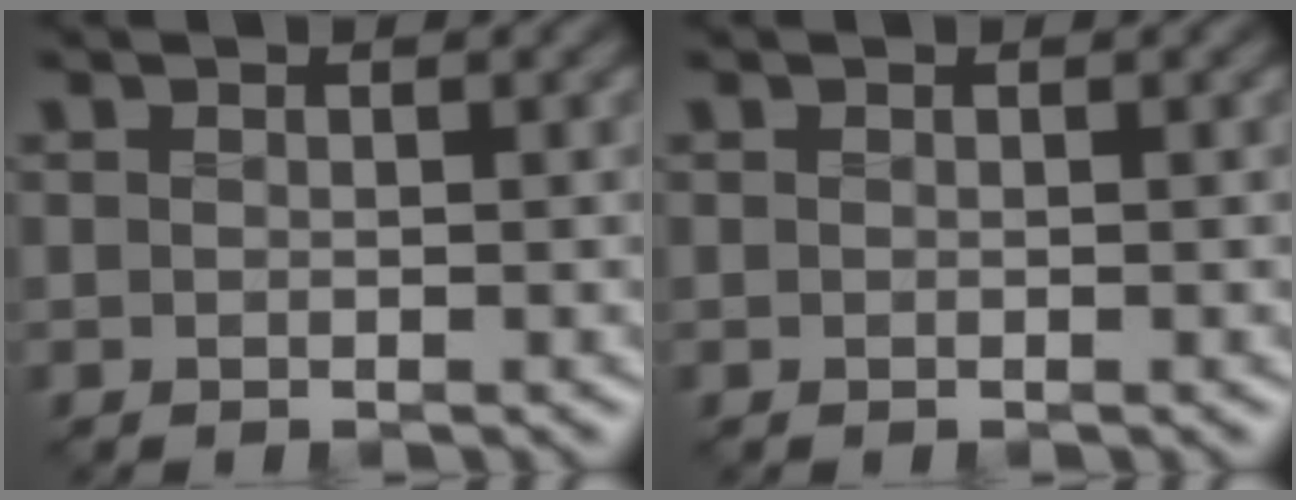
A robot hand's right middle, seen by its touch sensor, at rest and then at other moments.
{"total": 0.0}